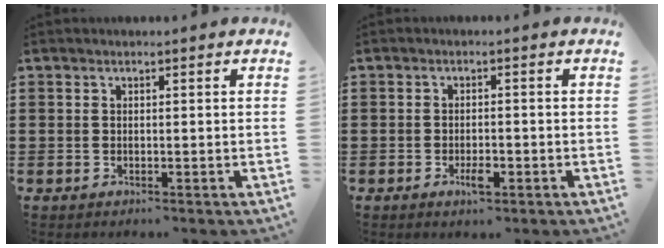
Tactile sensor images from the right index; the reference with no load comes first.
{"total": 2.6, "force": [-1.1, 0.8, 2.2], "torque": [-0.046, -0.003, -0.022]}